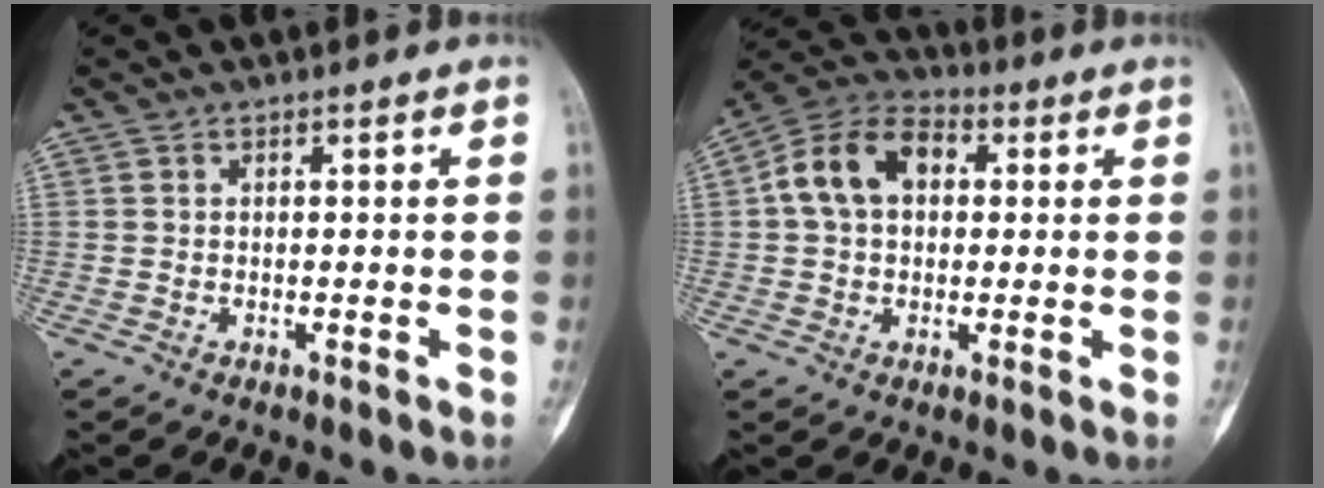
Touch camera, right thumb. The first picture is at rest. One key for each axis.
{"total": 11.5, "fx": 1.9, "fy": 8.0, "fz": 7.9, "tx": -0.133, "ty": 0.030, "tz": 0.024}